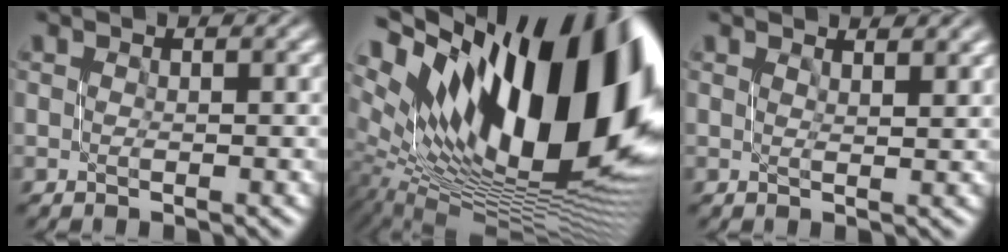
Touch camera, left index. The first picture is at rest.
{"total": 19.9, "force": [6.2, 9.5, 16.4], "torque": [-0.254, 0.040, 0.097]}
{"total": 2.3, "force": [1.9, 0.7, 1.2], "torque": [-0.008, 0.002, 0.027]}